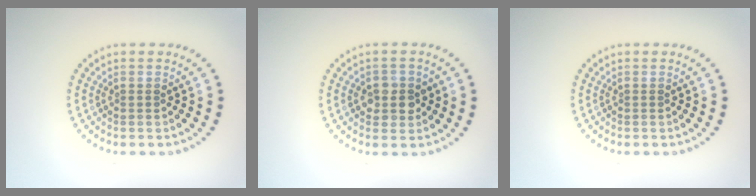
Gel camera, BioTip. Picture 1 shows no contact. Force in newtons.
{"total": 2.7, "press": 2.5, "slide": 0.8}
{"total": 0.0}